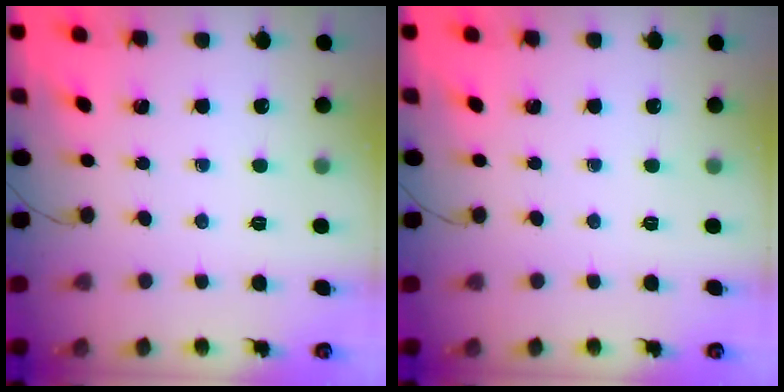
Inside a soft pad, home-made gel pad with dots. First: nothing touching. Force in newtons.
{"total": 0.0}